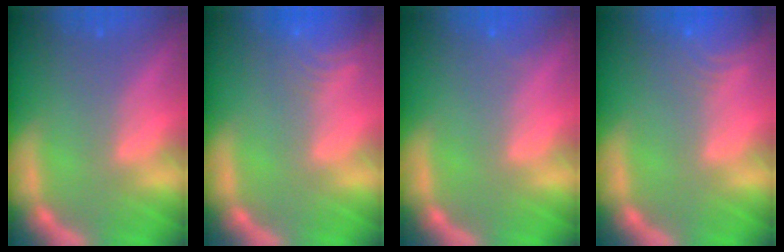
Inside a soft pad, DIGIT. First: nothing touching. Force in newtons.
{"total": 6.0}
{"total": 0.9}
{"total": 5.0}